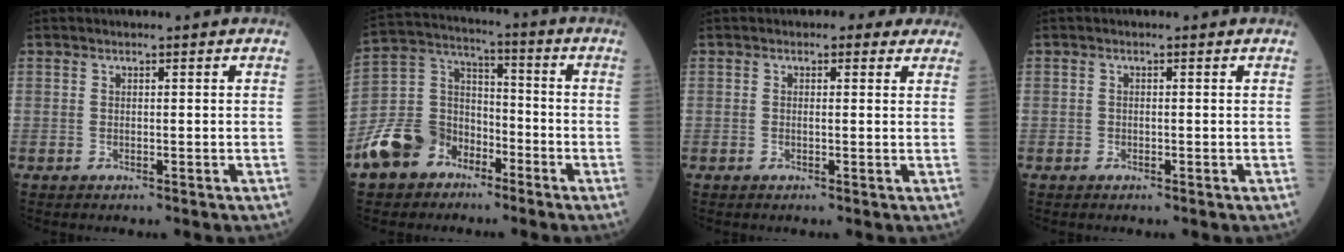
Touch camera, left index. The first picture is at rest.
{"total": 11.0, "force": [-6.7, 7.7, 3.9], "torque": [-0.109, 0.019, -0.131]}
{"total": 2.7, "force": [1.9, 1.4, 1.2], "torque": [-0.011, 0.010, 0.016]}
{"total": 0.0}